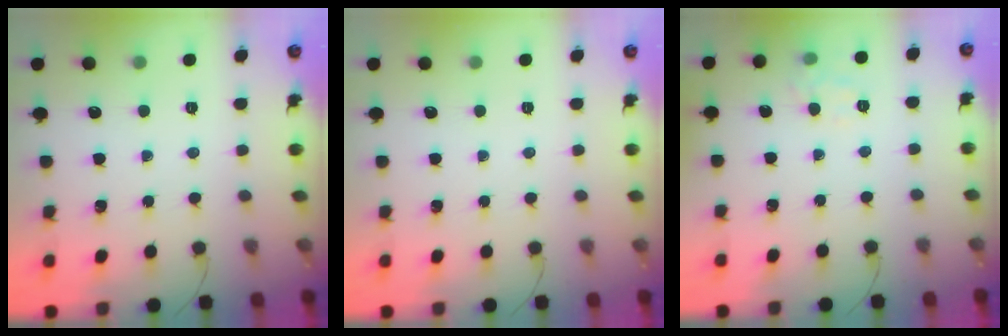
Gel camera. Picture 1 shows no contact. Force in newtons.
{"total": 0.0}
{"total": 4.7, "press": 4.5, "slide": 1.3}